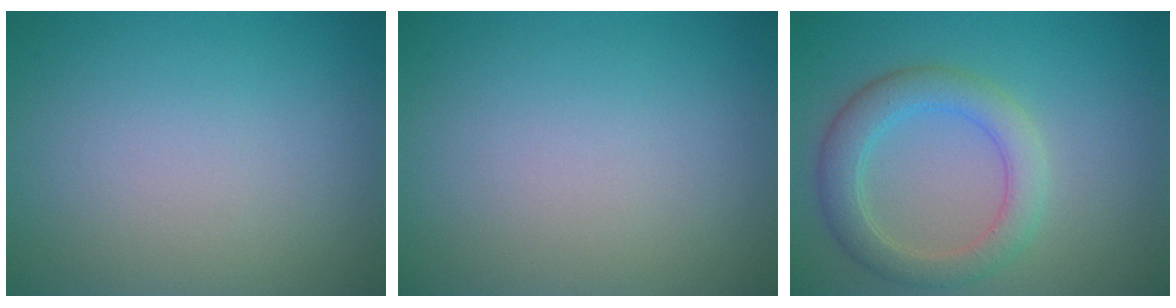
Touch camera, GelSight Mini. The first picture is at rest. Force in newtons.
{"total": 0.0}
{"total": 4.1, "press": 4.0, "slide": 0.2}